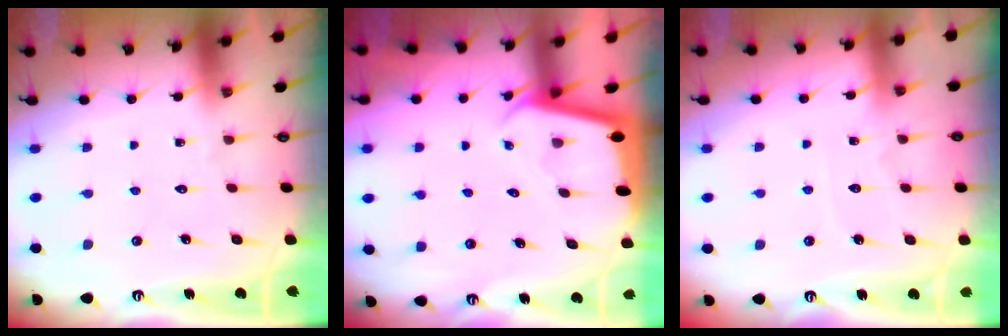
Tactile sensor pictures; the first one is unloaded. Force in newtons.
{"total": 1.9, "press": 1.9, "slide": 0.1}
{"total": 3.2, "press": 3.2, "slide": 0.4}